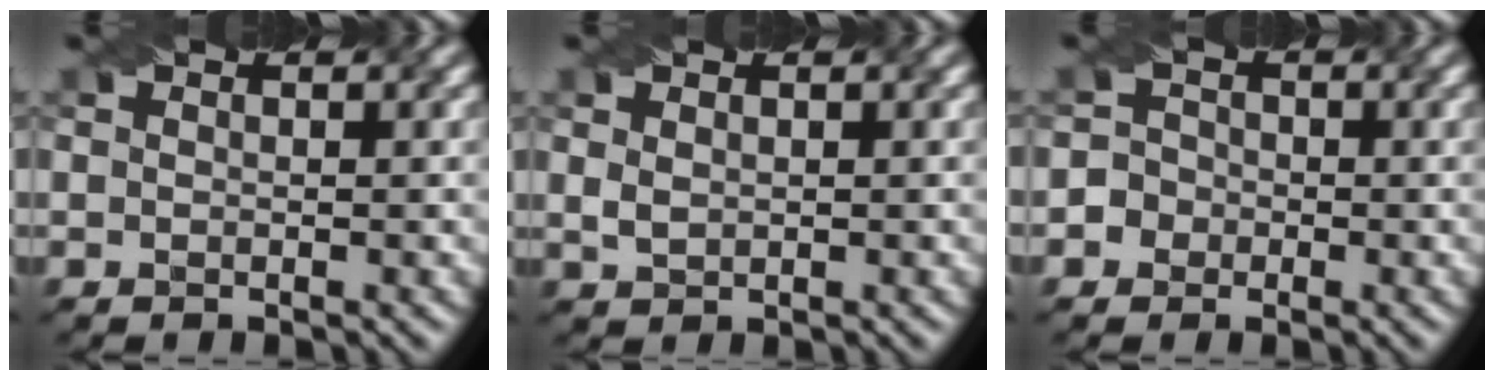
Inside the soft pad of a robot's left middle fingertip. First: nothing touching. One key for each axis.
{"total": 1.1, "fx": 0.4, "fy": 0.8, "fz": 0.7, "tx": -0.018, "ty": 0.002, "tz": 0.011}
{"total": 2.8, "fx": -1.2, "fy": 2.6, "fz": 0.2, "tx": 0.020, "ty": 0.014, "tz": -0.036}